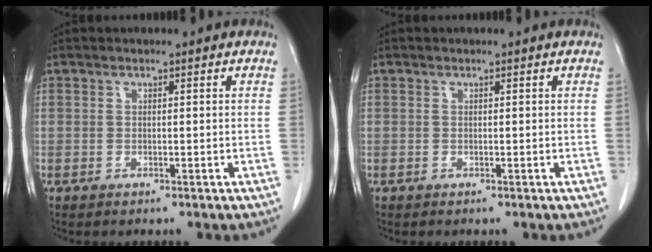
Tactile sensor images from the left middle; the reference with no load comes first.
{"total": 0.0}